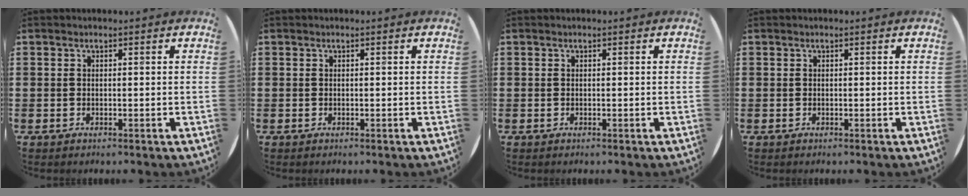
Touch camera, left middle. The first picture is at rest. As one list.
[{"total": 0.0}, {"total": 0.0}, {"total": 0.0}]